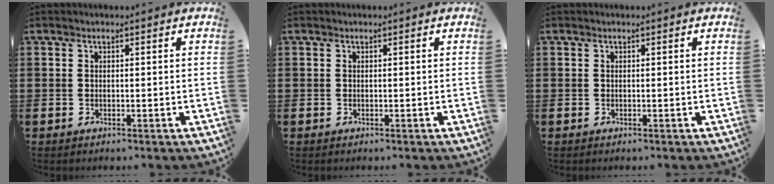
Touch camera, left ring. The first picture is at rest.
{"total": 0.0}
{"total": 0.0}